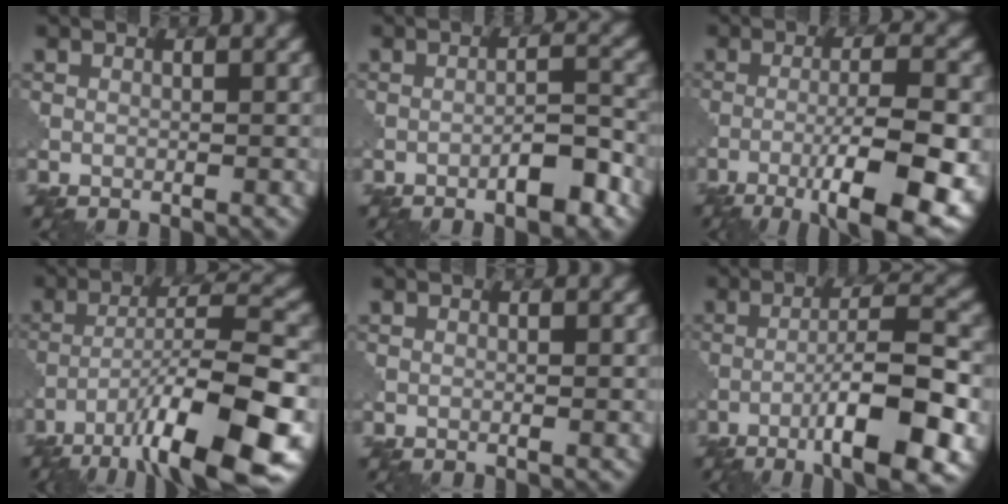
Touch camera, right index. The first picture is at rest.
{"total": 3.6, "force": [-2.0, 0.8, 2.9], "torque": [-0.043, 0.010, -0.034]}
{"total": 10.7, "force": [-4.8, 2.5, 9.2], "torque": [-0.143, -0.005, -0.072]}
{"total": 12.7, "force": [-7.4, 2.6, 10.0], "torque": [-0.166, 0.006, -0.124]}
{"total": 0.0}
{"total": 10.0, "force": [-4.5, 1.8, 8.7], "torque": [-0.133, 0.010, -0.073]}